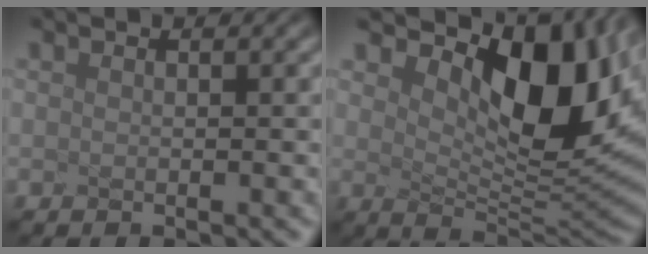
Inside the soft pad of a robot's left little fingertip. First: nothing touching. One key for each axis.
{"total": 8.9, "fx": 2.8, "fy": 4.2, "fz": 7.4, "tx": -0.128, "ty": -0.015, "tz": 0.079}